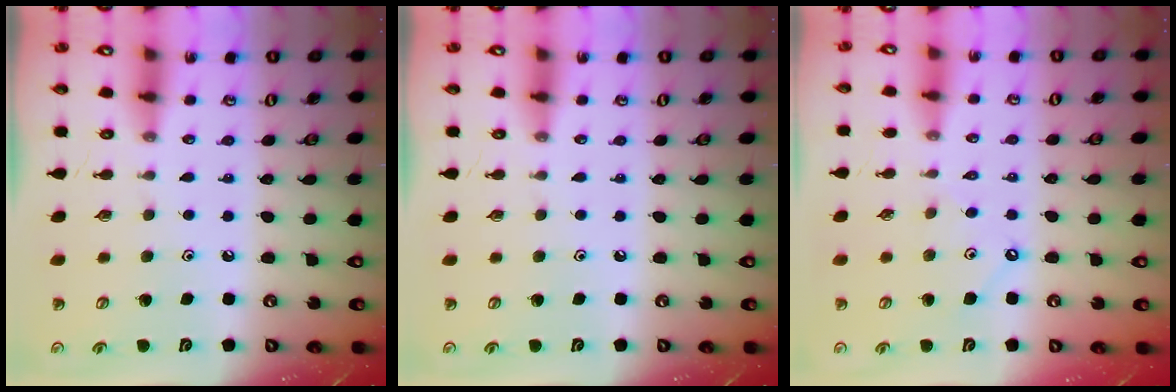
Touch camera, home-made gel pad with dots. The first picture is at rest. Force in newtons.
{"total": 0.0}
{"total": 2.6, "press": 2.6, "slide": 0.4}